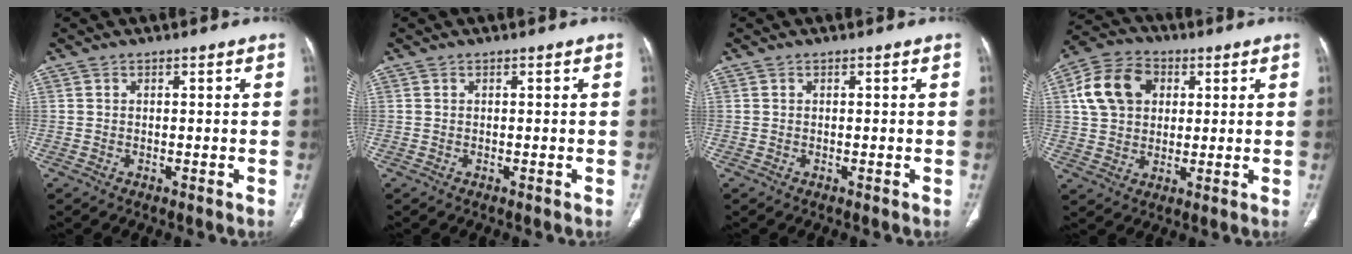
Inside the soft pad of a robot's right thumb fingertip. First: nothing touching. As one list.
[{"total": 0.0}, {"total": 0.0}, {"total": 12.6, "force": [3.4, 9.5, 7.5], "torque": [-0.122, 0.010, 0.055]}]